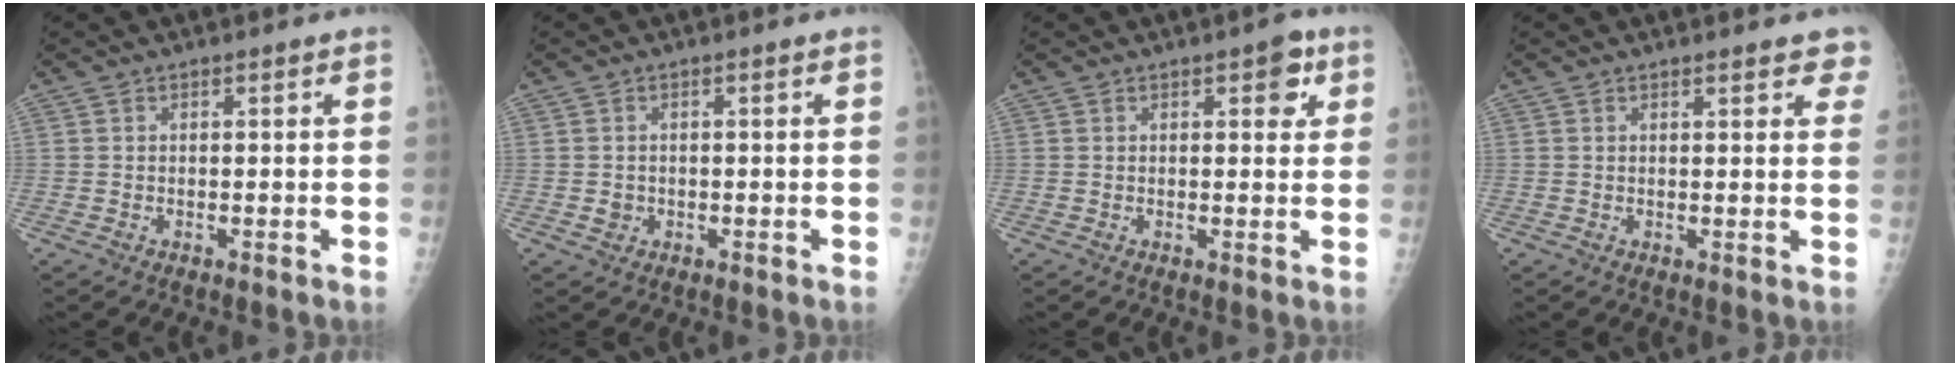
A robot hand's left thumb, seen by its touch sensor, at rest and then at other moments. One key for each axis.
{"total": 1.7, "fx": -0.5, "fy": 1.5, "fz": 0.6, "tx": -0.002, "ty": 0.005, "tz": -0.005}
{"total": 4.0, "fx": 1.7, "fy": 2.0, "fz": 3.0, "tx": -0.015, "ty": -0.001, "tz": 0.012}
{"total": 4.6, "fx": 3.4, "fy": 1.5, "fz": 2.7, "tx": -0.004, "ty": -0.007, "tz": 0.033}